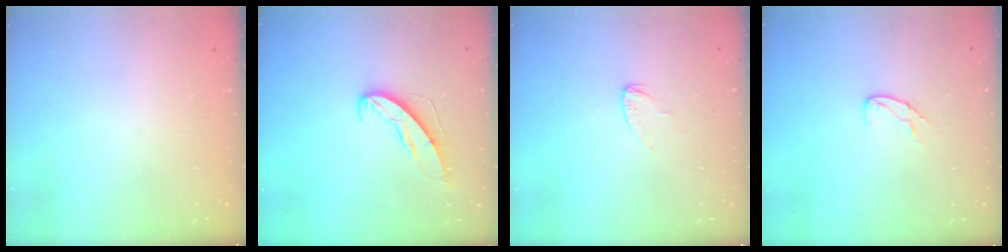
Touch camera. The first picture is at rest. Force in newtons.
{"total": 6.3, "press": 6.3, "slide": 0.5}
{"total": 2.6, "press": 2.6, "slide": 0.2}
{"total": 5.6, "press": 5.6, "slide": 0.5}